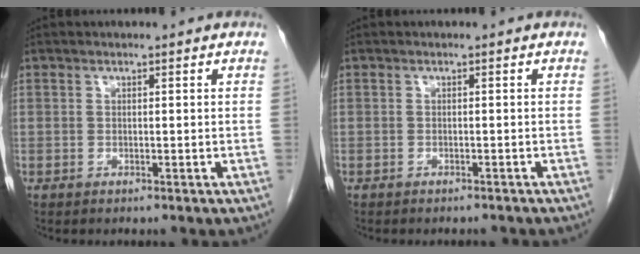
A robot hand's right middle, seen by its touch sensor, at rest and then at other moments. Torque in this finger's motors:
{"motor_torque": [0.03, -0.02, 0.01, 0.01]}